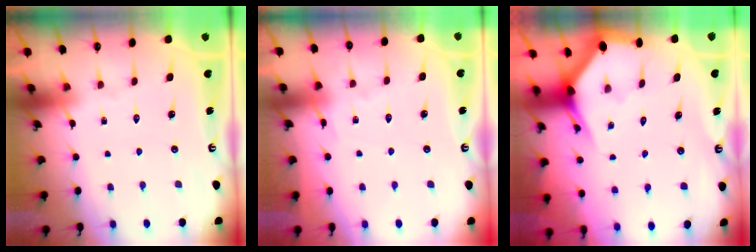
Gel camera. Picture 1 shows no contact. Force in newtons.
{"total": 4.8, "press": 4.8, "slide": 0.6}
{"total": 3.1, "press": 3.1, "slide": 0.1}